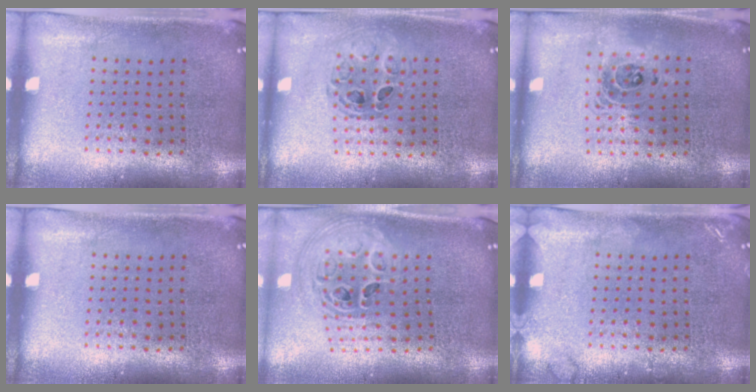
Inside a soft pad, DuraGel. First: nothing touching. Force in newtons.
{"total": 0.9, "press": 0.9, "slide": 0.1}
{"total": 1.5, "press": 1.2, "slide": 0.9}
{"total": 0.0}
{"total": 2.7, "press": 2.0, "slide": 1.8}
{"total": 1.2, "press": 1.1, "slide": 0.2}